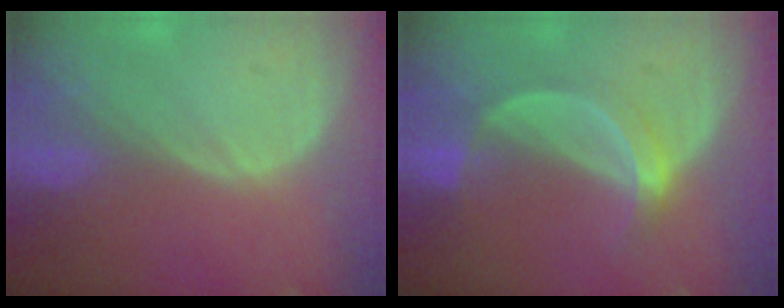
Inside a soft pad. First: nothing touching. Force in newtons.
{"total": 5.1, "press": 4.7, "slide": 2.0}